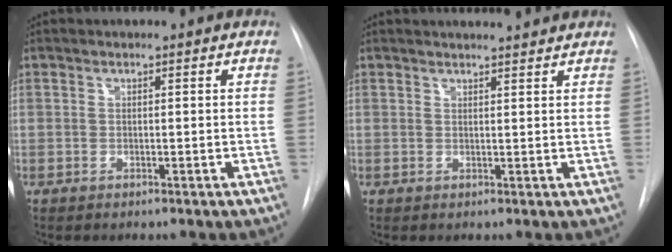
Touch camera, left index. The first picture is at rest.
{"total": 5.2, "force": [5.1, 0.4, 1.3], "torque": [-0.020, 0.013, 0.056]}